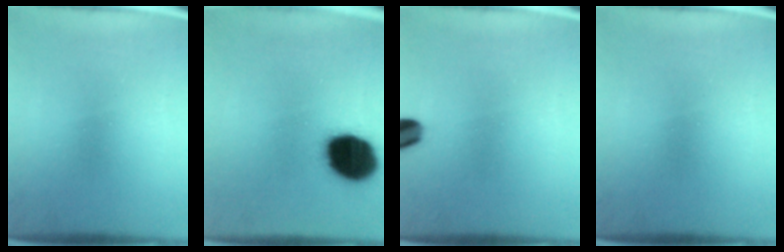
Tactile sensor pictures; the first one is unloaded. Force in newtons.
{"total": 17.9}
{"total": 4.5}
{"total": 0.0}